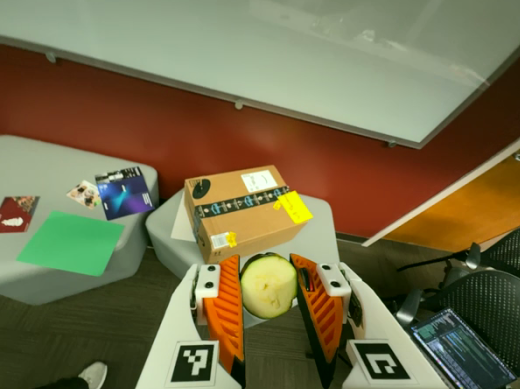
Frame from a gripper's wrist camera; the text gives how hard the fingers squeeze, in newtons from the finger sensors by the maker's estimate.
{"total": 12.2, "left": 12.6, "right": 11.9}